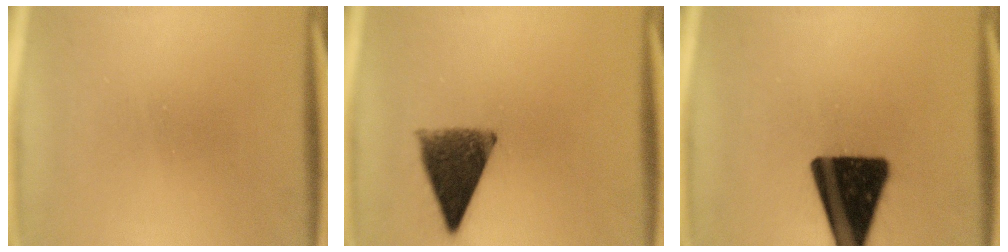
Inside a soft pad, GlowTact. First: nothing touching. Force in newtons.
{"total": 9.9}
{"total": 19.4}